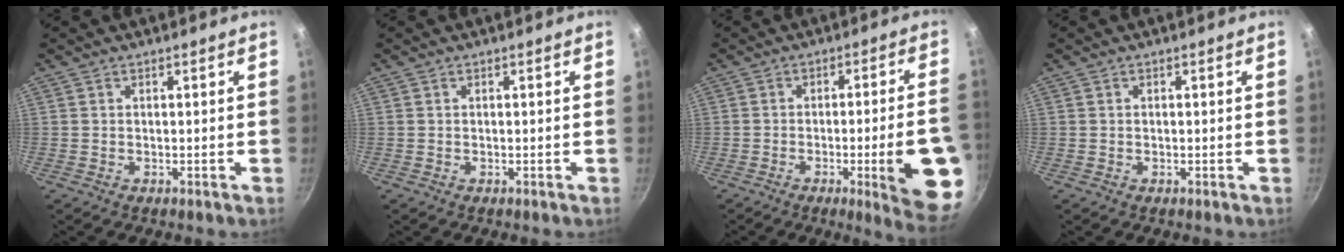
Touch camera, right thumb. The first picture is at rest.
{"total": 0.0}
{"total": 15.2, "force": [-4.5, 2.2, 14.3], "torque": [-0.173, 0.017, -0.055]}
{"total": 0.0}